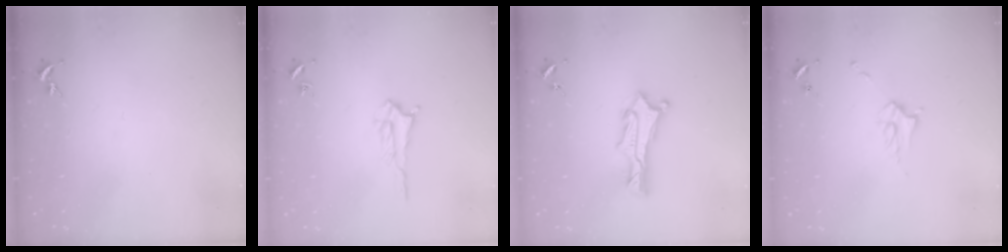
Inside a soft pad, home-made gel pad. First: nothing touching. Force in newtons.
{"total": 1.6, "press": 1.6, "slide": 0.3}
{"total": 2.4, "press": 2.4, "slide": 0.3}
{"total": 2.9, "press": 2.9, "slide": 0.4}